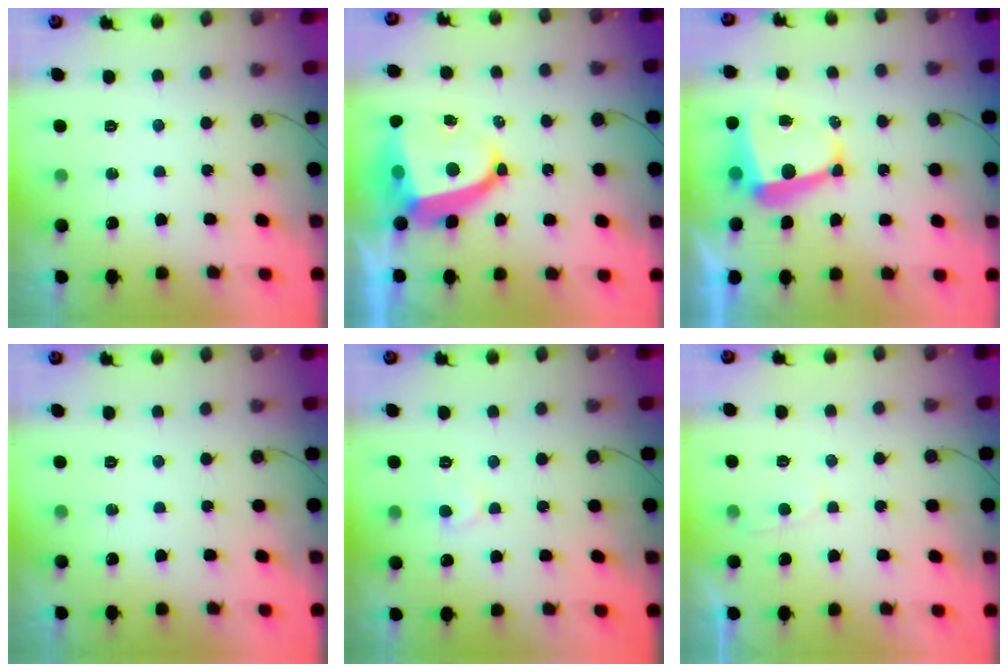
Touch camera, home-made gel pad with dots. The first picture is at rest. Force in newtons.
{"total": 11.0, "press": 10.9, "slide": 1.8}
{"total": 7.7, "press": 7.7, "slide": 1.0}
{"total": 0.0}
{"total": 5.5, "press": 5.5, "slide": 0.5}
{"total": 2.1, "press": 2.1, "slide": 0.2}